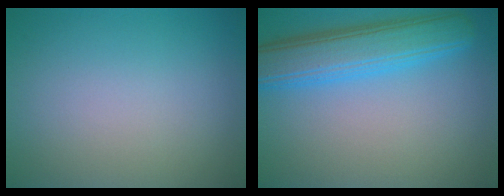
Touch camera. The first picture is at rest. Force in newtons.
{"total": 6.3, "press": 6.3, "slide": 0.1}